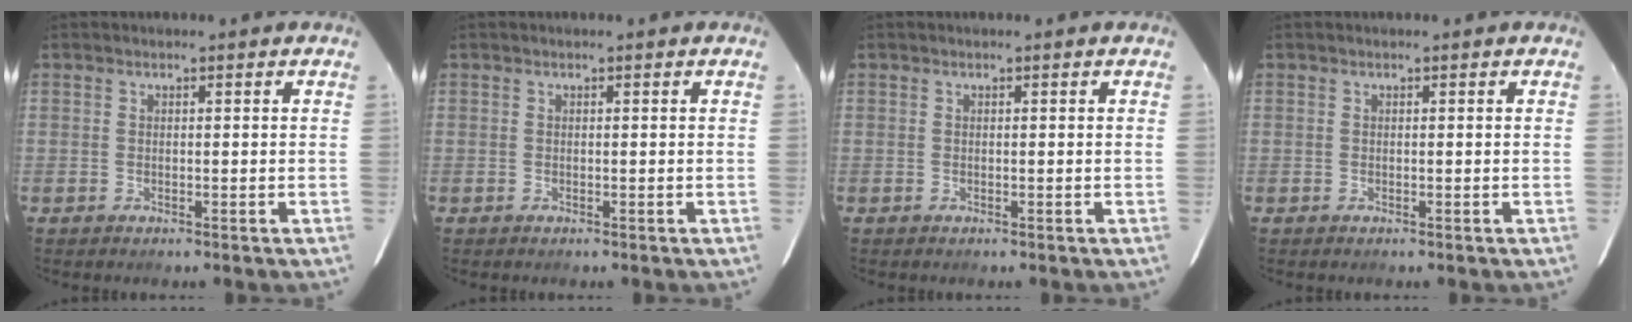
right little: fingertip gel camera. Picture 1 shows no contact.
{"total": 0.0}
{"total": 0.0}
{"total": 0.0}